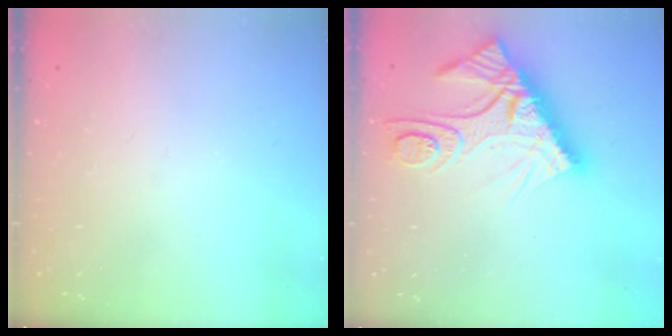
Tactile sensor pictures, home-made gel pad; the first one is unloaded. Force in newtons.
{"total": 16.4, "press": 16.3, "slide": 1.4}